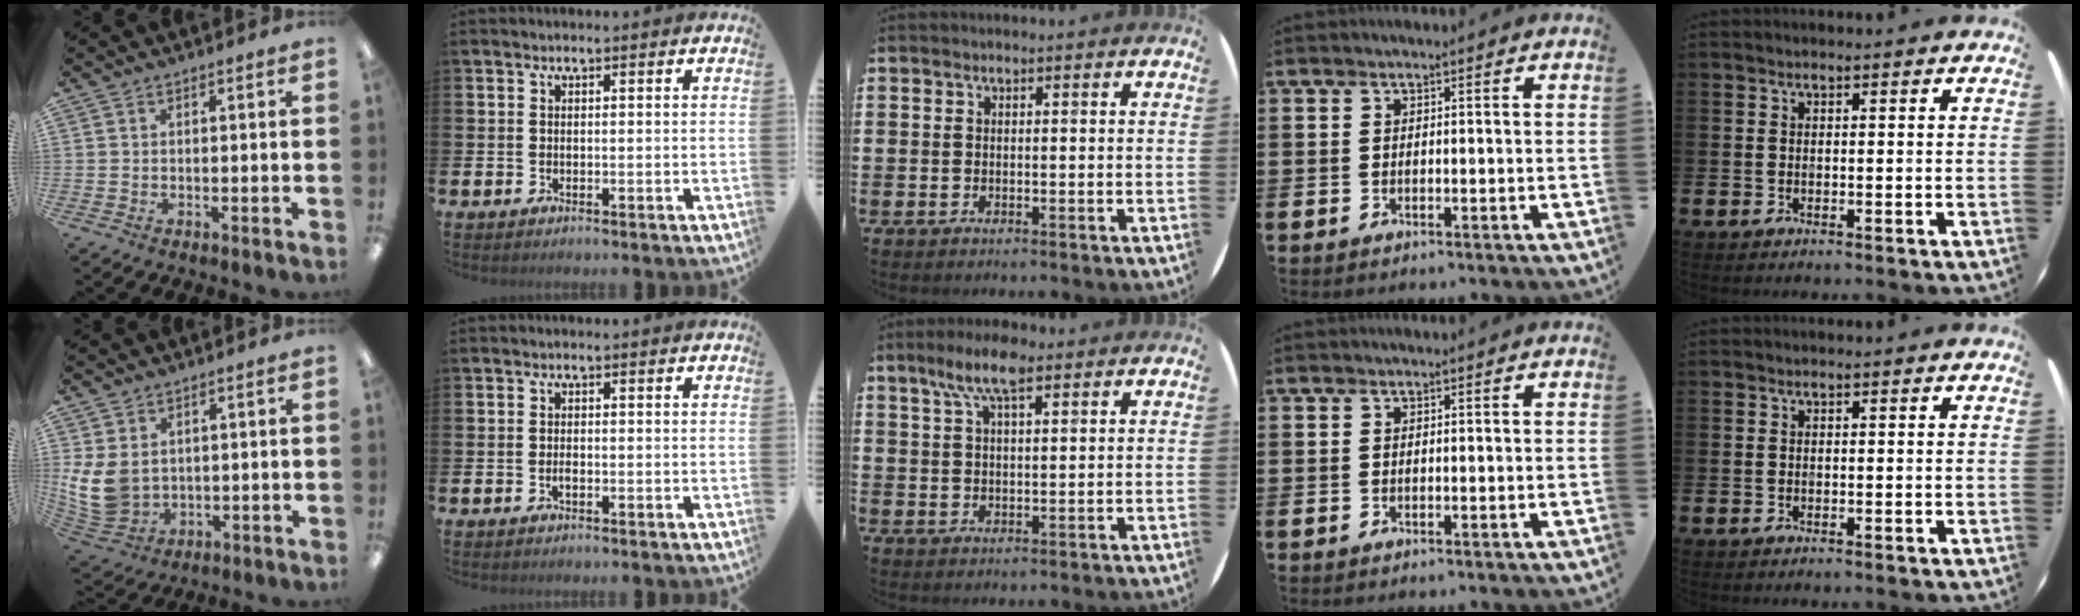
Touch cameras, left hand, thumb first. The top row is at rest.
{"thumb": {"total": 9.9, "force": [1.9, 7.7, 6.0], "torque": [-0.152, -0.012, 0.037]}, "index": {"total": 0.9, "force": [-0.4, 0.4, 0.7], "torque": [-0.017, 0.000, -0.006]}, "middle": {"total": 6.7, "force": [4.2, 2.0, 4.7], "torque": [-0.095, 0.003, 0.073]}}